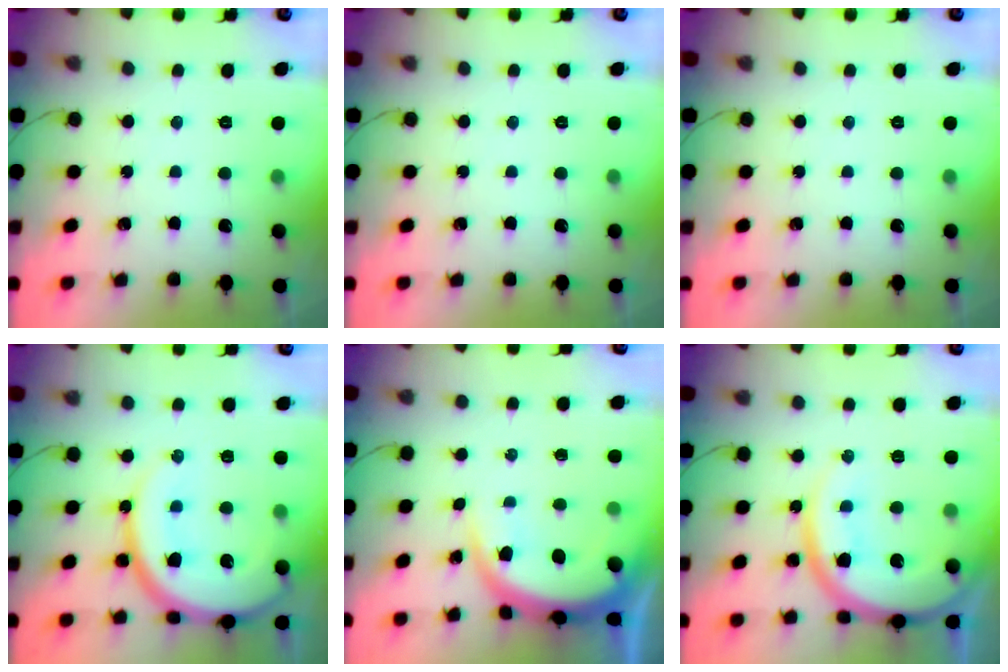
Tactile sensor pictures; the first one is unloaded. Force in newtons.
{"total": 0.0}
{"total": 0.0}
{"total": 17.3, "press": 17.3, "slide": 1.5}
{"total": 9.1, "press": 9.0, "slide": 1.1}
{"total": 15.8, "press": 15.7, "slide": 2.0}